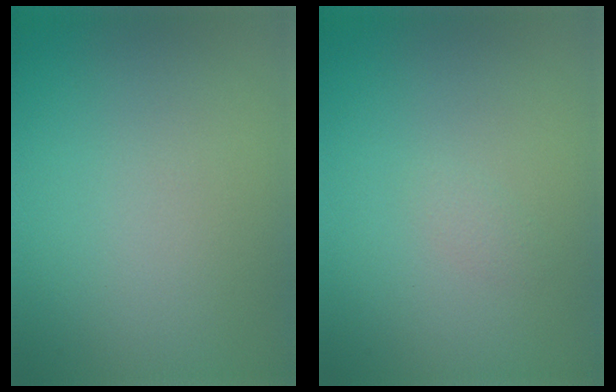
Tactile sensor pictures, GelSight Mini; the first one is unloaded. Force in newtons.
{"total": 0.5, "press": 0.5, "slide": 0.0}